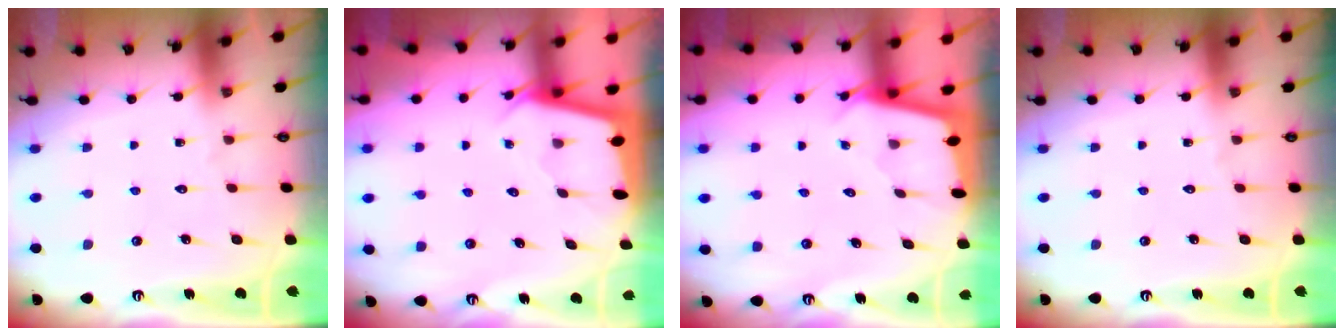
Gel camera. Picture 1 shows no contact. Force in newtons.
{"total": 2.0, "press": 2.0, "slide": 0.2}
{"total": 2.0, "press": 2.0, "slide": 0.2}
{"total": 0.0}